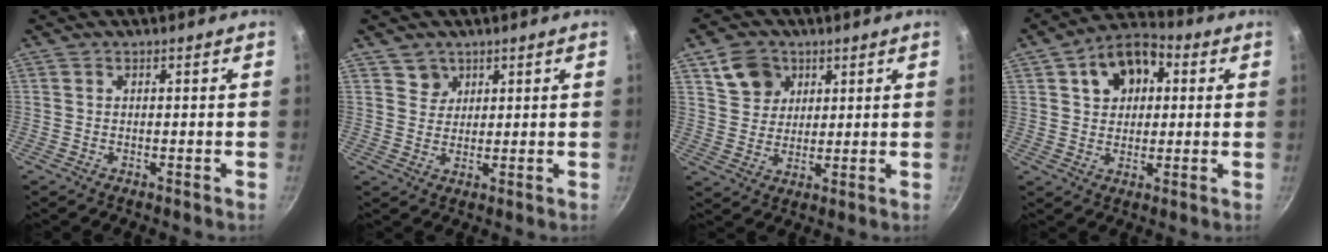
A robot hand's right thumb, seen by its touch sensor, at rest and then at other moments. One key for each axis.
{"total": 3.3, "fx": 2.0, "fy": 2.7, "fz": 0.2, "tx": 0.021, "ty": -0.003, "tz": 0.034}
{"total": 7.7, "fx": 3.7, "fy": 6.2, "fz": 2.7, "tx": -0.023, "ty": -0.004, "tz": 0.069}
{"total": 11.7, "fx": 3.5, "fy": 8.4, "fz": 7.4, "tx": -0.079, "ty": 0.012, "tz": 0.045}